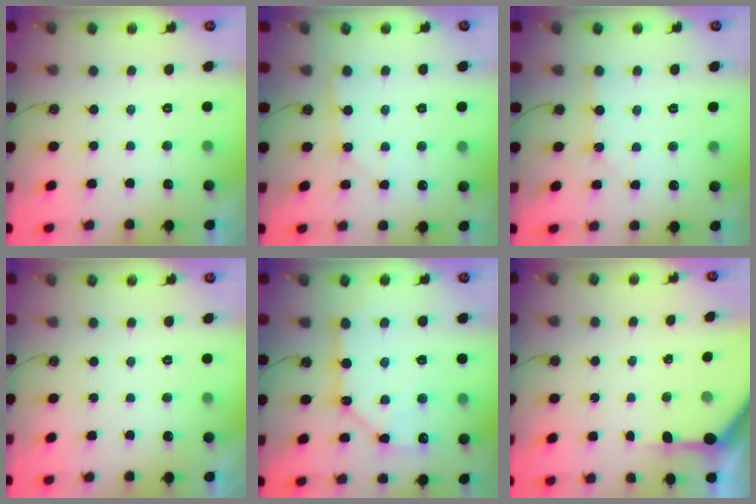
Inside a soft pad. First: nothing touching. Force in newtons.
{"total": 3.9, "press": 3.9, "slide": 0.5}
{"total": 1.8, "press": 1.8, "slide": 0.1}
{"total": 0.0}
{"total": 11.7, "press": 11.6, "slide": 1.2}
{"total": 4.8, "press": 4.8, "slide": 0.5}